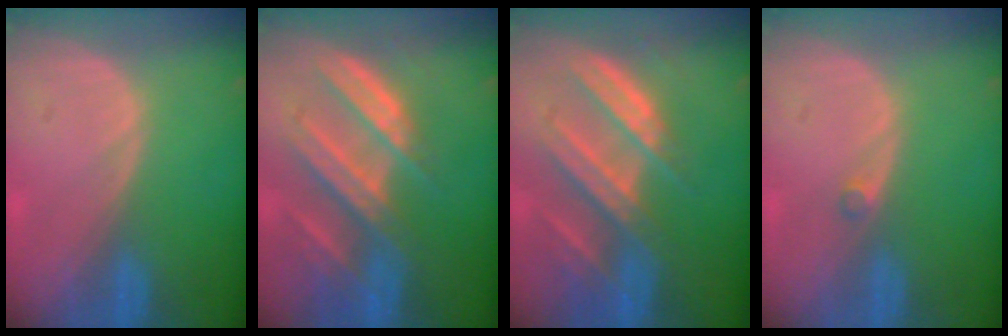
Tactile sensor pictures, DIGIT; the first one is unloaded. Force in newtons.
{"total": 9.2, "press": 8.3, "slide": 4.0}
{"total": 8.8, "press": 8.1, "slide": 3.4}
{"total": 1.0, "press": 0.9, "slide": 0.5}